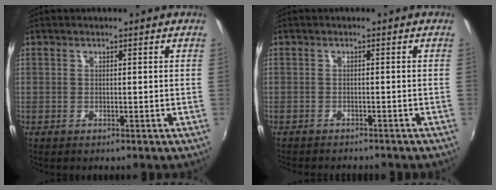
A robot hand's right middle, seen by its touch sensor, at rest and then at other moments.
{"total": 4.0, "force": [-3.7, 0.6, 1.4], "torque": [-0.039, -0.016, -0.057]}